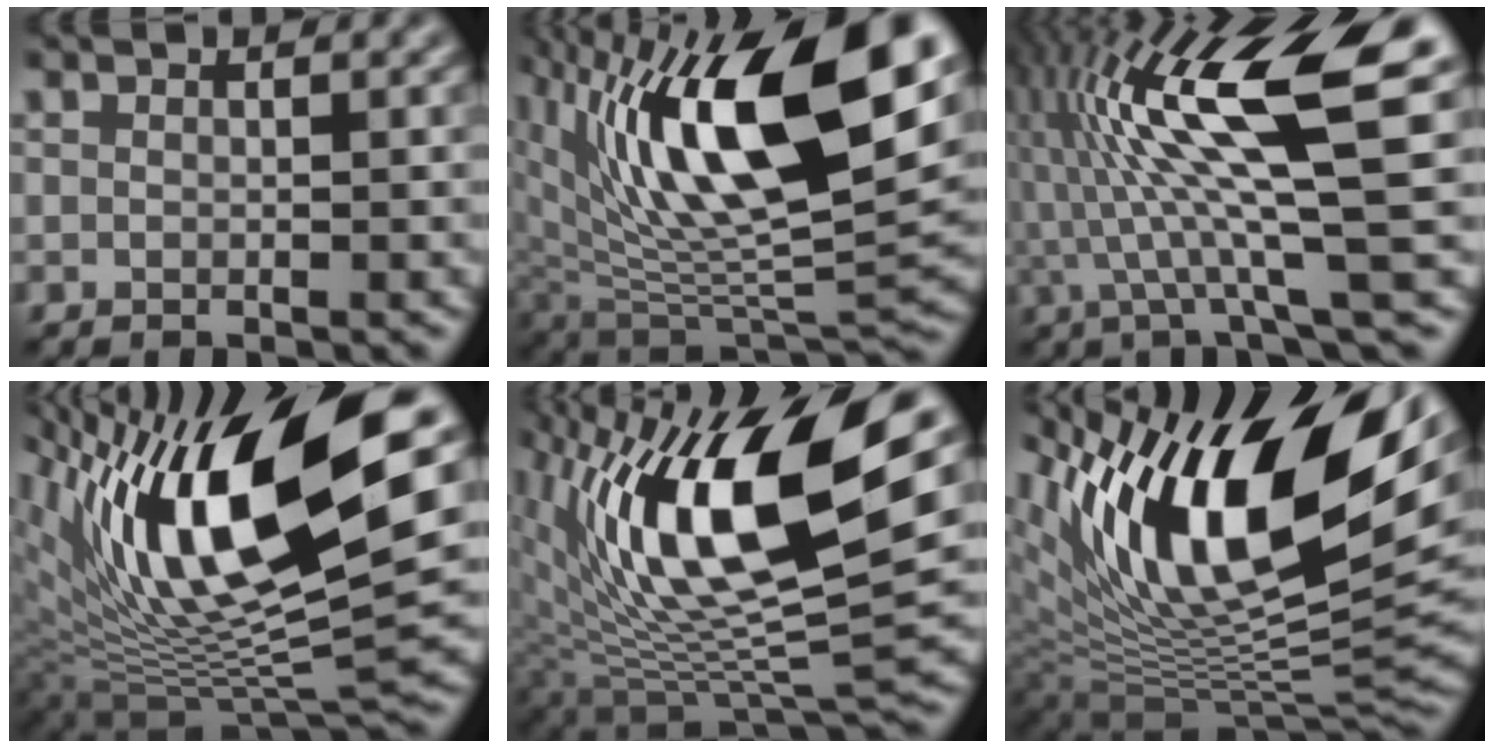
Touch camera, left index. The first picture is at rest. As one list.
[{"total": 15.5, "force": [5.8, 6.3, 12.9], "torque": [-0.214, 0.001, 0.097]}, {"total": 14.1, "force": [2.2, 2.8, 13.7], "torque": [-0.249, 0.022, 0.037]}, {"total": 16.1, "force": [5.8, 5.0, 14.2], "torque": [-0.249, 0.003, 0.097]}, {"total": 15.8, "force": [4.3, 5.5, 14.2], "torque": [-0.249, -0.003, 0.068]}, {"total": 17.7, "force": [7.5, 6.7, 14.5], "torque": [-0.250, 0.017, 0.127]}]